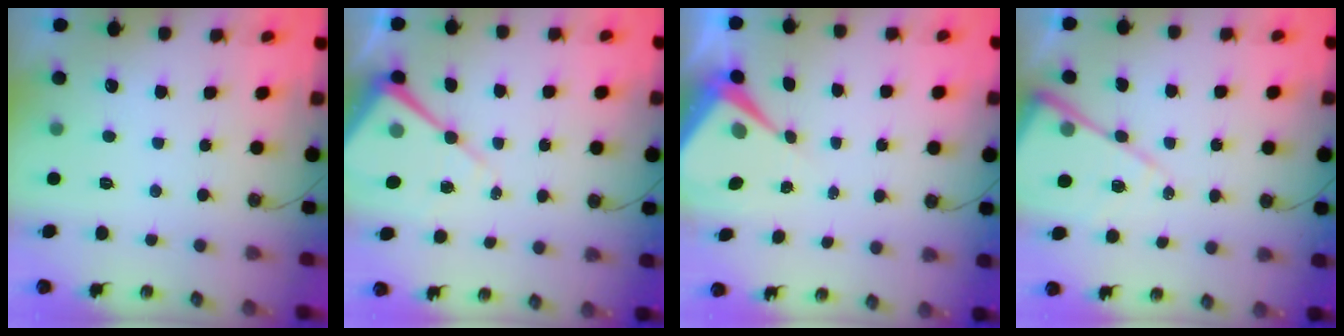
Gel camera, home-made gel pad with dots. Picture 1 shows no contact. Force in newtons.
{"total": 11.7, "press": 11.7, "slide": 1.1}
{"total": 7.8, "press": 7.8, "slide": 0.6}
{"total": 13.6, "press": 13.6, "slide": 1.2}